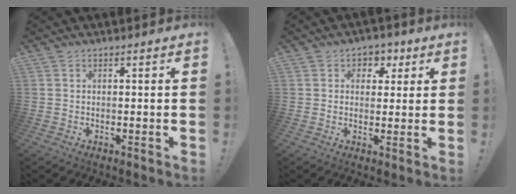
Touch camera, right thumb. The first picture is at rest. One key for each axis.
{"total": 4.6, "fx": 1.4, "fy": 4.2, "fz": 1.2, "tx": 0.000, "ty": -0.007, "tz": 0.023}